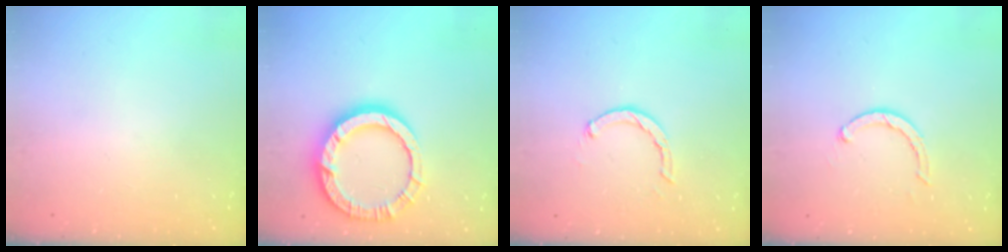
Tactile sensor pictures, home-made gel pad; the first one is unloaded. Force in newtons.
{"total": 15.1, "press": 15.0, "slide": 1.5}
{"total": 2.1, "press": 2.1, "slide": 0.3}
{"total": 2.6, "press": 2.5, "slide": 0.4}